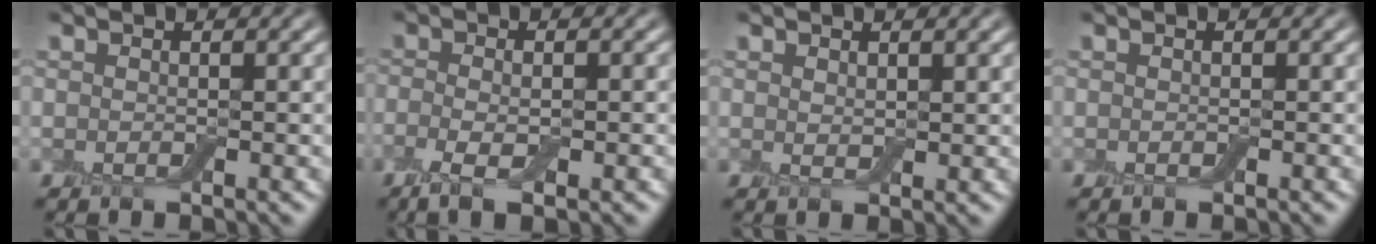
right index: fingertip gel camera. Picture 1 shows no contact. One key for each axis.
{"total": 4.0, "fx": -1.6, "fy": 1.5, "fz": 3.3, "tx": -0.061, "ty": -0.009, "tz": -0.027}
{"total": 0.8, "fx": 0.6, "fy": 0.4, "fz": 0.4, "tx": -0.010, "ty": -0.001, "tz": 0.013}
{"total": 0.0}